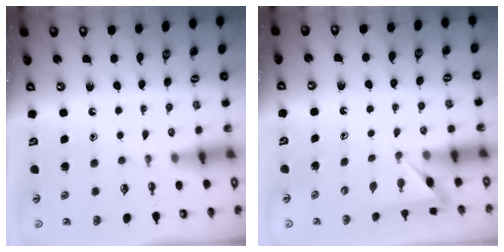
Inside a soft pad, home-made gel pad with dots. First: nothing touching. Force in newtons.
{"total": 2.5, "press": 2.5, "slide": 0.2}